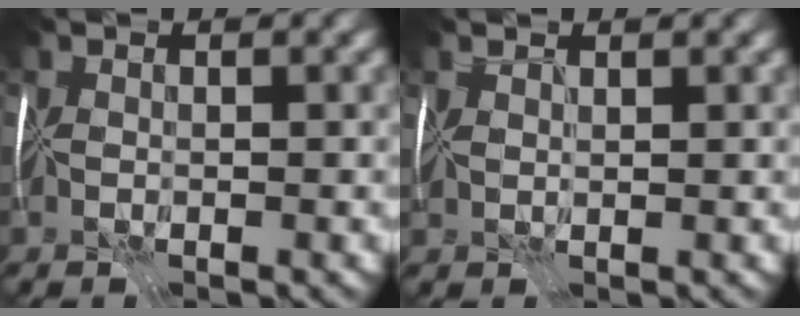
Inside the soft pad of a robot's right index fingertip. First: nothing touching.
{"total": 1.0, "force": [1.0, -0.2, -0.1], "torque": [-0.013, 0.001, 0.025]}